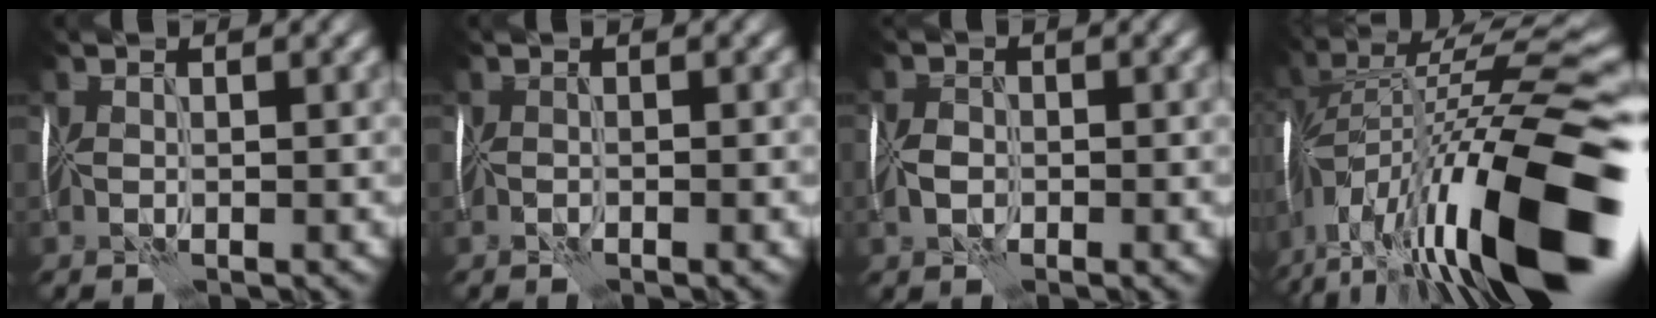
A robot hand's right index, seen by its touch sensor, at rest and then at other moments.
{"total": 0.8, "force": [-0.4, 0.2, 0.6], "torque": [-0.011, 0.001, -0.007]}
{"total": 1.8, "force": [-0.5, 1.4, 1.1], "torque": [-0.021, 0.001, -0.015]}
{"total": 18.2, "force": [-5.8, 5.6, 16.3], "torque": [-0.286, 0.031, -0.108]}